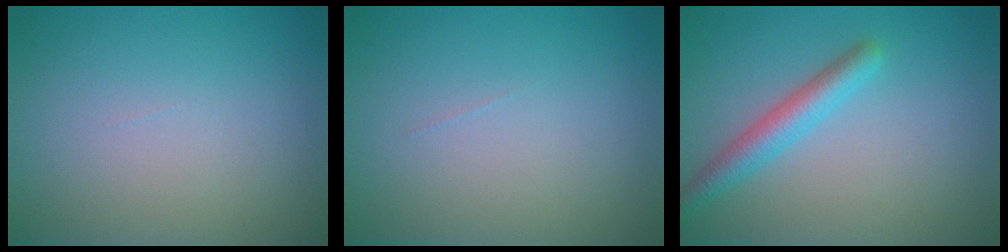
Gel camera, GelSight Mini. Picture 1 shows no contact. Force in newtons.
{"total": 0.0}
{"total": 2.9, "press": 2.9, "slide": 0.1}